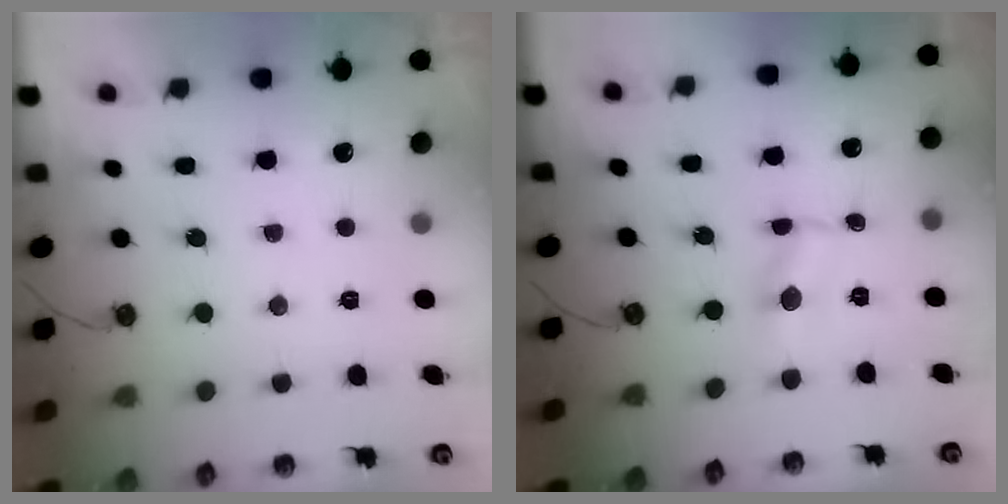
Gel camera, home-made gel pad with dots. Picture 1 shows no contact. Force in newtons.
{"total": 1.7, "press": 1.7, "slide": 0.2}